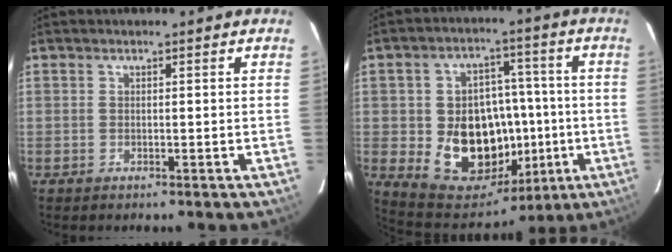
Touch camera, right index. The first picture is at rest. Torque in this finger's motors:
{"motor_torque": [1.06, -0.54, 0.84, 0.14]}